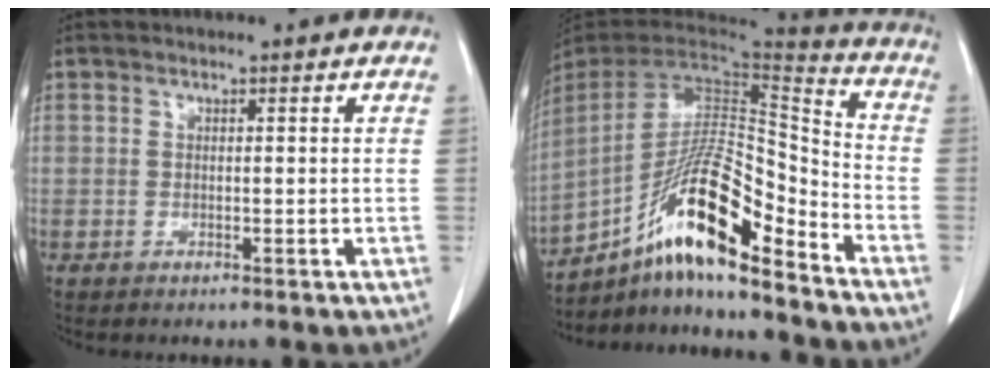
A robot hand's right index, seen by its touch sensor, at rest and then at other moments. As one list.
[{"total": 18.7, "force": [-12.4, 2.5, 13.8], "torque": [-0.262, 0.000, -0.220]}]